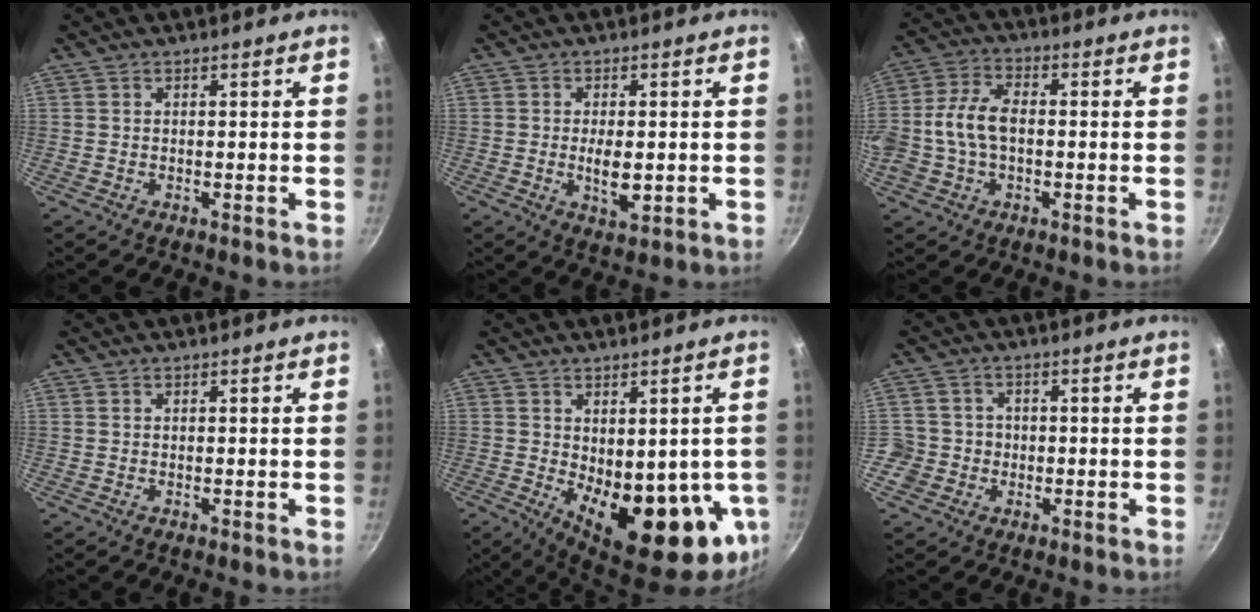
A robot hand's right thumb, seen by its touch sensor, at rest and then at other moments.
{"total": 5.2, "force": [-0.6, 2.4, 4.5], "torque": [-0.071, -0.008, -0.008]}
{"total": 10.3, "force": [-0.7, 6.4, 8.0], "torque": [-0.170, 0.029, -0.018]}
{"total": 0.0}
{"total": 21.1, "force": [-5.8, 9.7, 17.8], "torque": [-0.188, -0.019, -0.050]}
{"total": 4.7, "force": [-1.1, 4.5, 0.0], "torque": [0.035, 0.016, -0.026]}